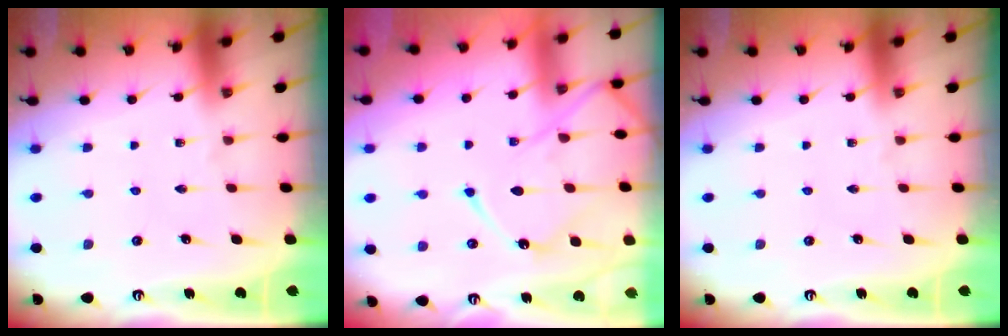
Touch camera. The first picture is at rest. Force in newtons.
{"total": 14.0, "press": 14.0, "slide": 0.6}
{"total": 0.0}